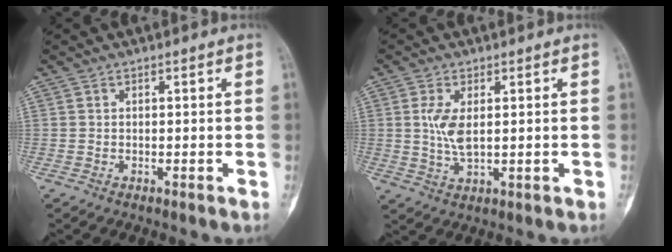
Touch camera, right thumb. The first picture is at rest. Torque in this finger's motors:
{"motor_torque": [0.93, 0.92, 0.93, 0.30, 0.26]}